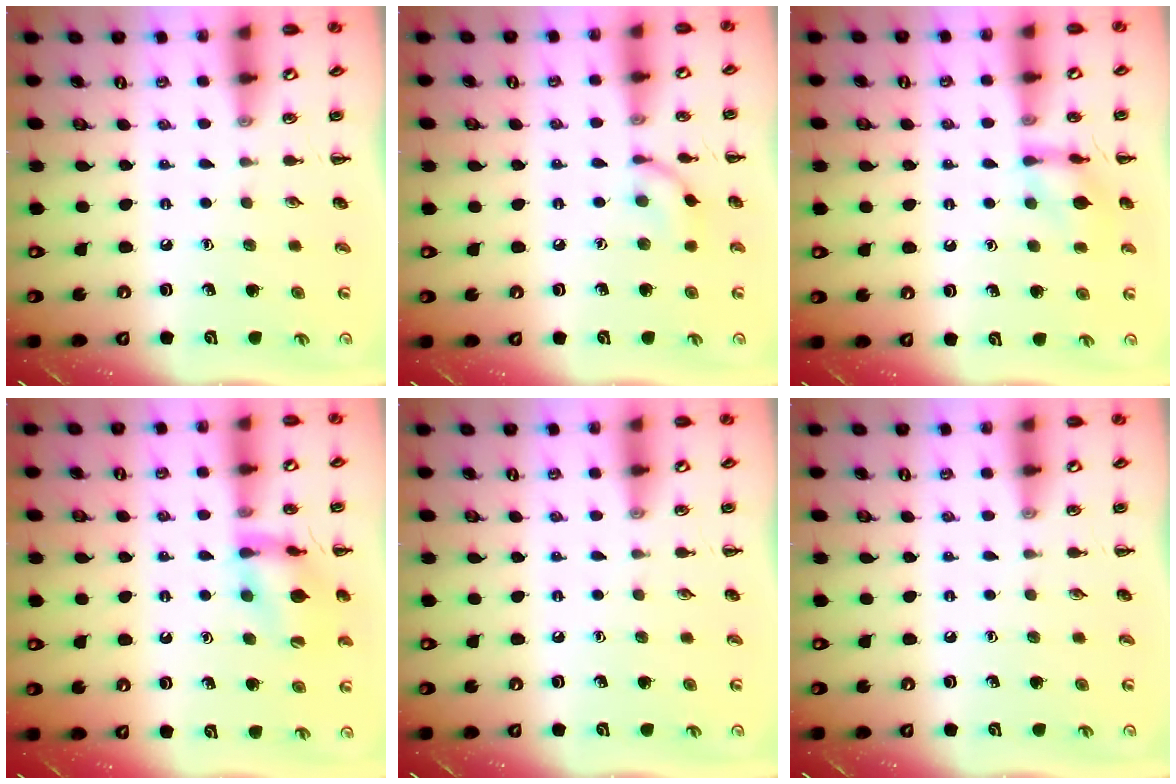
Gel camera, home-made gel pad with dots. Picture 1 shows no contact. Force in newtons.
{"total": 7.6, "press": 7.6, "slide": 0.4}
{"total": 11.4, "press": 11.4, "slide": 0.9}
{"total": 16.0, "press": 15.8, "slide": 2.3}
{"total": 0.0}
{"total": 0.0}